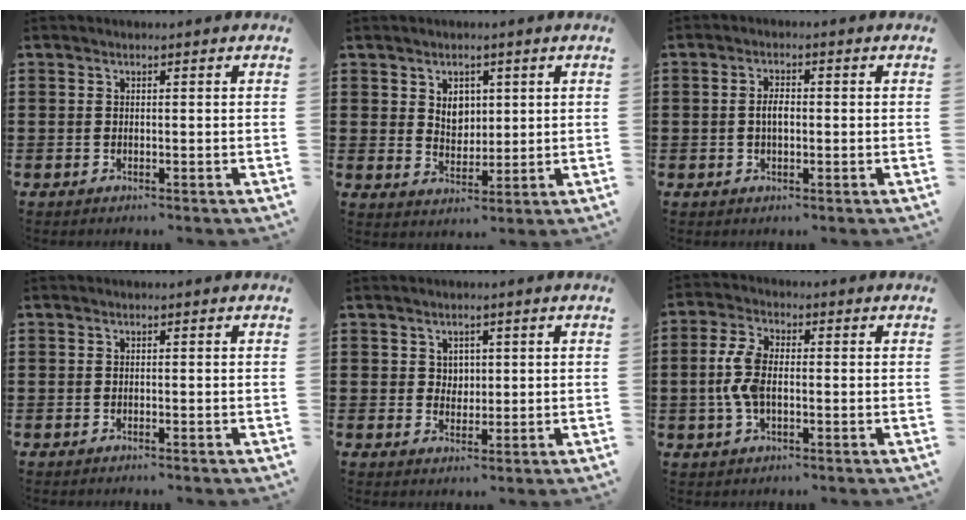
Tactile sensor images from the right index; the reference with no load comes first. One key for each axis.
{"total": 3.8, "fx": 1.7, "fy": 3.0, "fz": 1.7, "tx": -0.027, "ty": 0.004, "tz": 0.026}
{"total": 2.5, "fx": -0.2, "fy": 1.2, "fz": 2.2, "tx": -0.042, "ty": 0.004, "tz": -0.004}
{"total": 0.0}
{"total": 2.3, "fx": 1.2, "fy": 1.9, "fz": 0.6, "tx": -0.019, "ty": 0.008, "tz": 0.021}
{"total": 6.2, "fx": -0.5, "fy": 3.3, "fz": 5.3, "tx": -0.133, "ty": -0.002, "tz": -0.018}